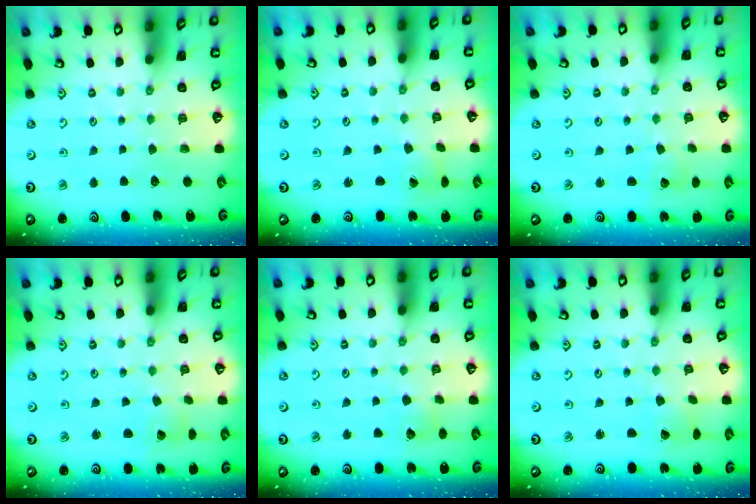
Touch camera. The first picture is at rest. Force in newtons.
{"total": 1.6, "press": 1.6, "slide": 0.3}
{"total": 2.0, "press": 2.0, "slide": 0.1}
{"total": 2.3, "press": 2.3, "slide": 0.2}
{"total": 5.2, "press": 5.2, "slide": 0.3}
{"total": 1.2, "press": 1.2, "slide": 0.1}